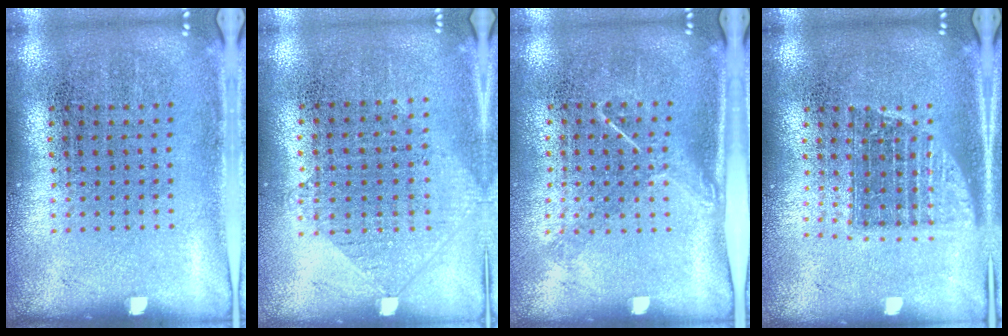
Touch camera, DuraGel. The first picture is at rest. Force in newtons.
{"total": 1.0, "press": 0.9, "slide": 0.4}
{"total": 1.3, "press": 1.0, "slide": 0.9}
{"total": 1.3, "press": 1.1, "slide": 0.8}